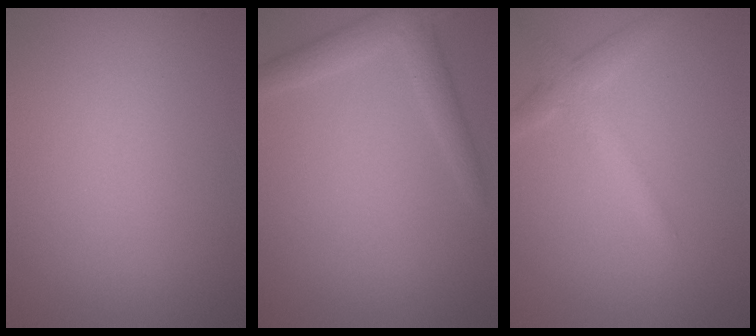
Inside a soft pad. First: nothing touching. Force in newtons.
{"total": 2.7, "press": 2.7, "slide": 0.1}
{"total": 2.5, "press": 2.5, "slide": 0.1}